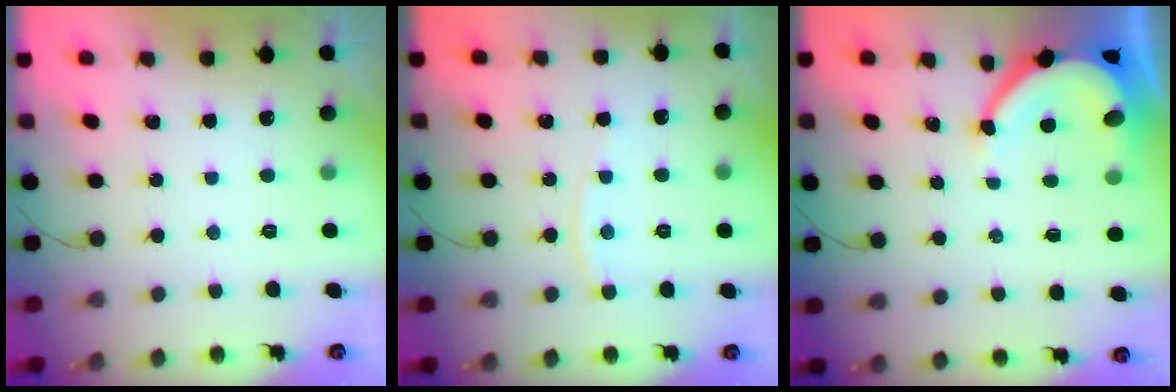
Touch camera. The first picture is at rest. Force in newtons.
{"total": 4.2, "press": 4.2, "slide": 0.4}
{"total": 7.7, "press": 7.7, "slide": 0.9}